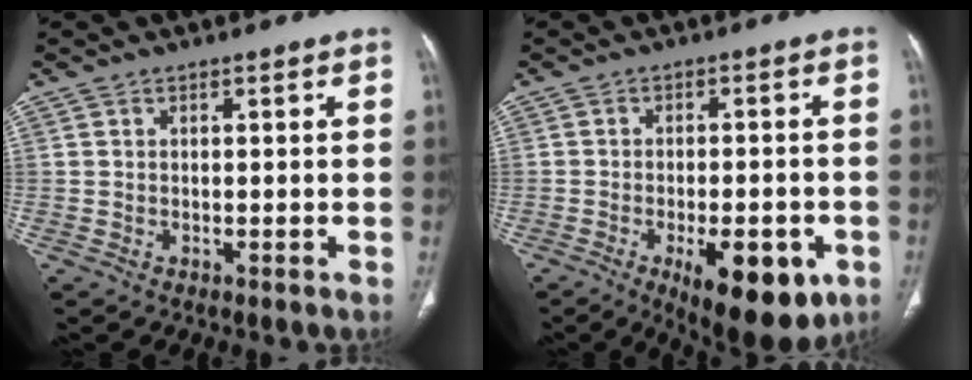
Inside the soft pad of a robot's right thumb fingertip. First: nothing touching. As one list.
[{"total": 14.3, "force": [-6.1, 5.8, 11.5], "torque": [-0.134, 0.005, -0.074]}]